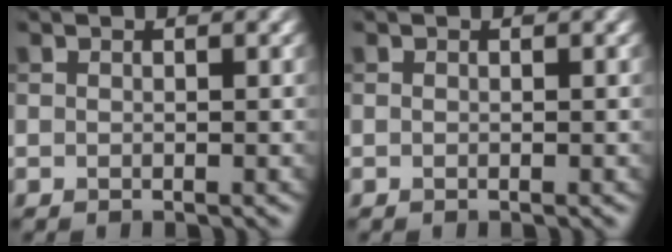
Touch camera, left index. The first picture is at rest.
{"total": 0.0}